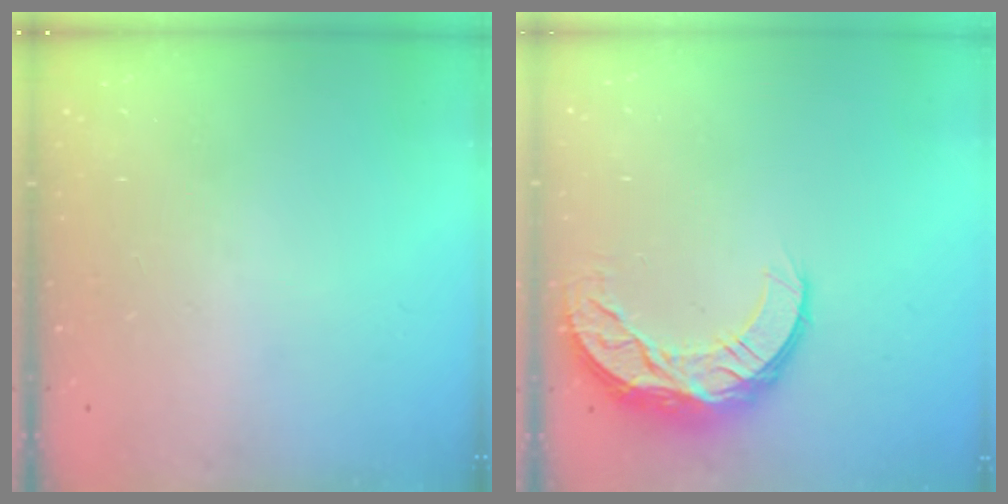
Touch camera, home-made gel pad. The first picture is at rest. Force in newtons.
{"total": 10.1, "press": 10.1, "slide": 0.7}